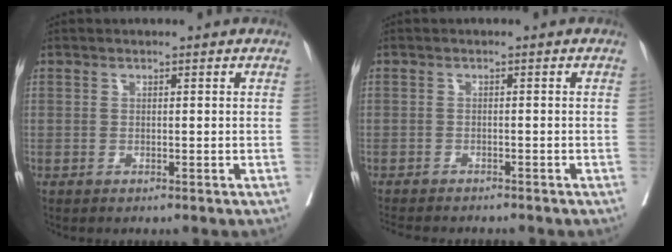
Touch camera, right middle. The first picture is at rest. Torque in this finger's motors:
{"motor_torque": [0.98, -1.16, 0.09, 0.07]}